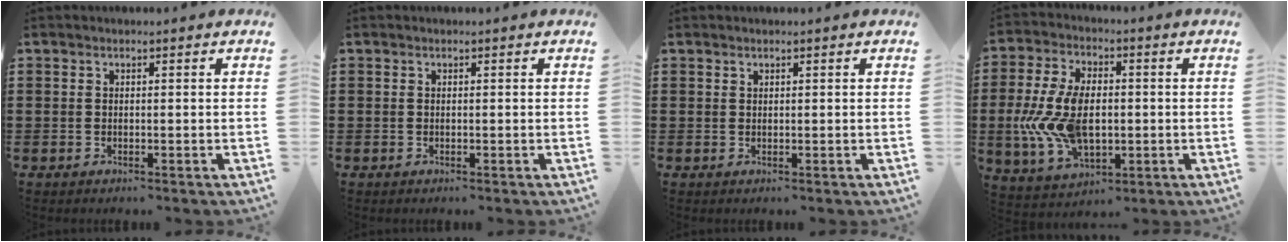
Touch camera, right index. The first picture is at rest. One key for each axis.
{"total": 0.0}
{"total": 0.6, "fx": 0.4, "fy": 0.4, "fz": 0.1, "tx": -0.003, "ty": 0.001, "tz": 0.009}
{"total": 11.8, "fx": -1.0, "fy": 6.9, "fz": 9.5, "tx": -0.223, "ty": -0.002, "tz": -0.017}